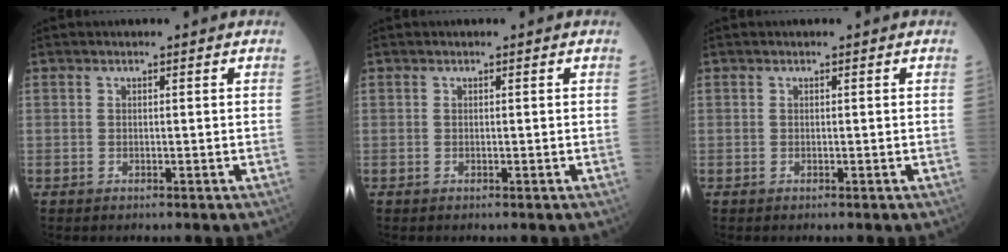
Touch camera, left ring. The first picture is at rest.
{"total": 0.0}
{"total": 0.0}